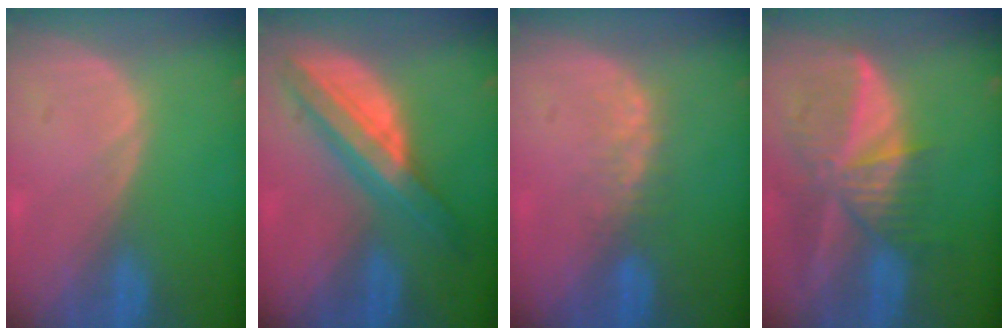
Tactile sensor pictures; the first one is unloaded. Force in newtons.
{"total": 8.2, "press": 8.2, "slide": 0.6}
{"total": 3.1, "press": 2.7, "slide": 1.5}
{"total": 9.4, "press": 8.3, "slide": 4.6}